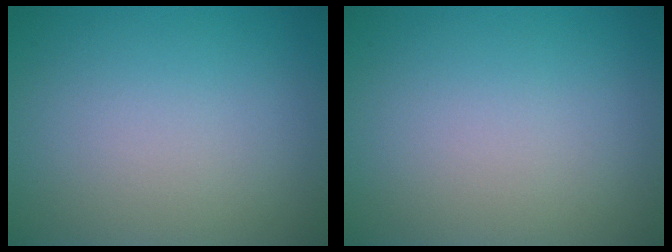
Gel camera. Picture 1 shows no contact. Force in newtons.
{"total": 0.0}